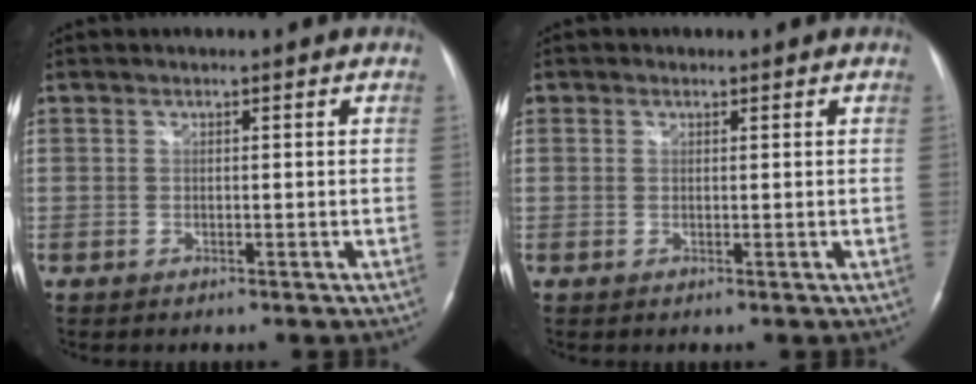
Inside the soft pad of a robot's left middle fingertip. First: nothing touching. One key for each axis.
{"total": 0.7, "fx": 0.4, "fy": 0.5, "fz": 0.1, "tx": 0.001, "ty": -0.001, "tz": 0.005}